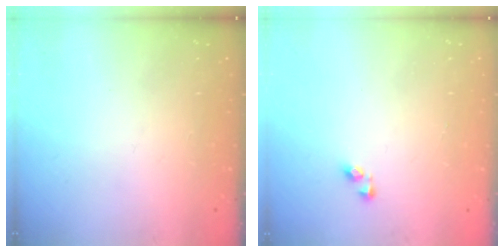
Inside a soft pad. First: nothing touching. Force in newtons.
{"total": 3.4, "press": 3.4, "slide": 0.2}